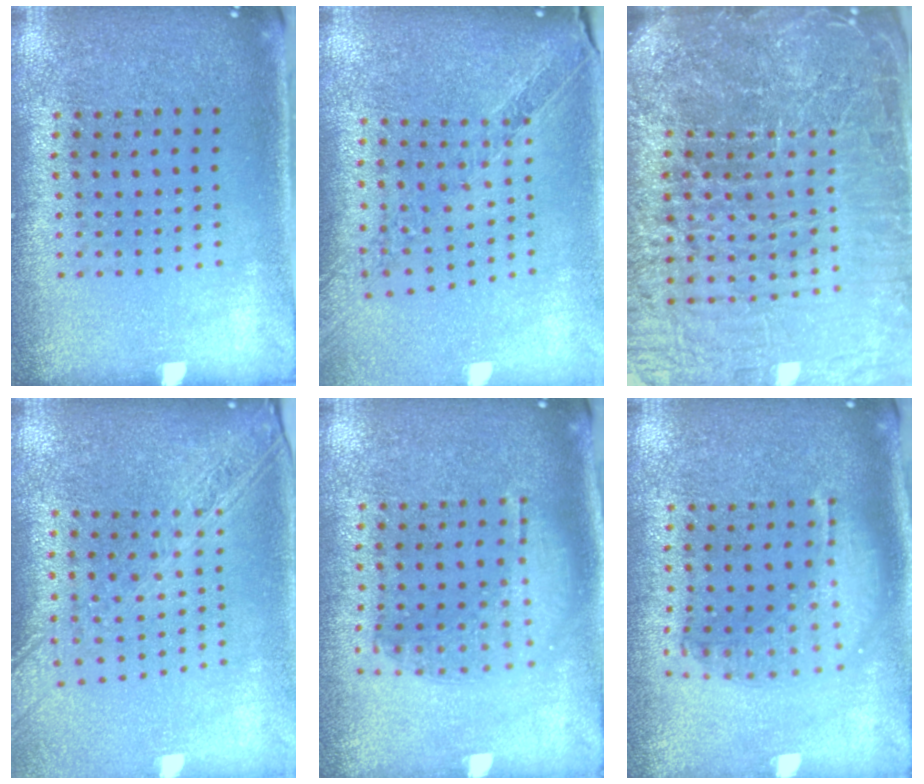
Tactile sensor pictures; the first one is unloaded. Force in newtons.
{"total": 1.1, "press": 1.1, "slide": 0.0}
{"total": 7.3, "press": 6.4, "slide": 3.6}
{"total": 2.2, "press": 1.9, "slide": 1.2}
{"total": 1.1, "press": 1.0, "slide": 0.4}
{"total": 1.6, "press": 1.4, "slide": 0.7}